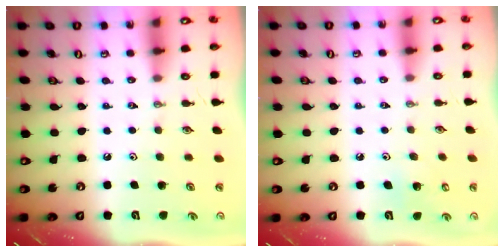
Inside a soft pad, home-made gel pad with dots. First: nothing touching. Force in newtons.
{"total": 5.0, "press": 4.9, "slide": 0.4}